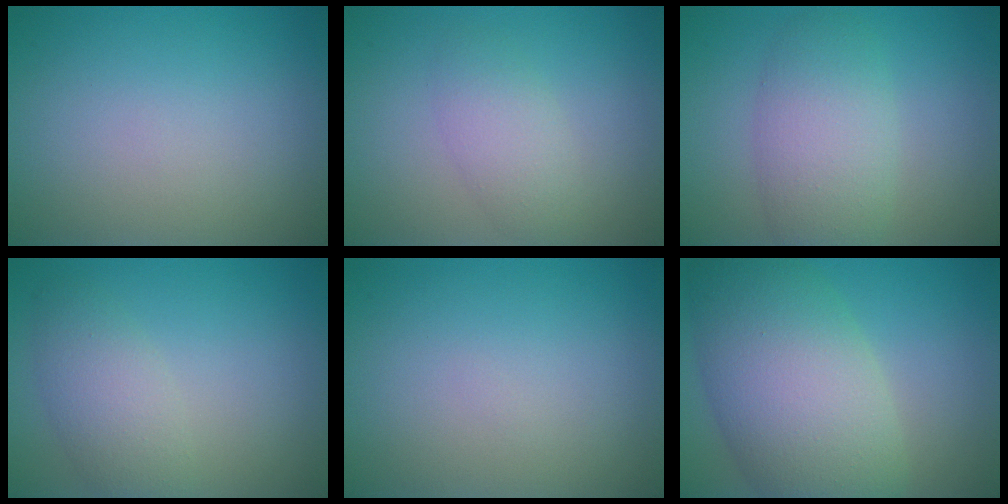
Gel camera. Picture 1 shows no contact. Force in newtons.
{"total": 2.6, "press": 2.6, "slide": 0.1}
{"total": 5.0, "press": 5.0, "slide": 0.3}
{"total": 3.3, "press": 3.3, "slide": 0.2}
{"total": 0.0}
{"total": 10.9, "press": 10.9, "slide": 0.7}